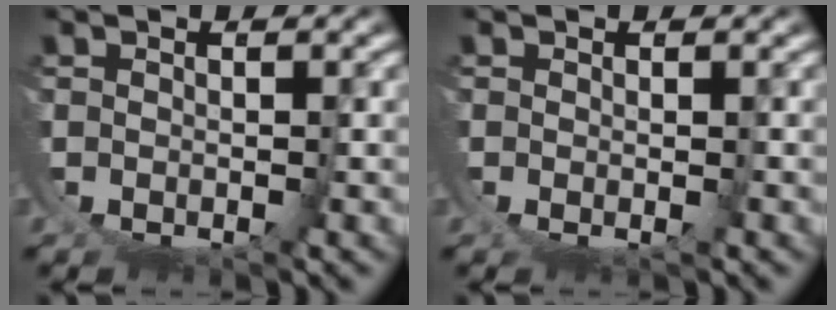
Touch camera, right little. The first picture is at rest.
{"total": 0.9, "force": [-0.7, 0.5, 0.3], "torque": [-0.012, -0.014, -0.002]}